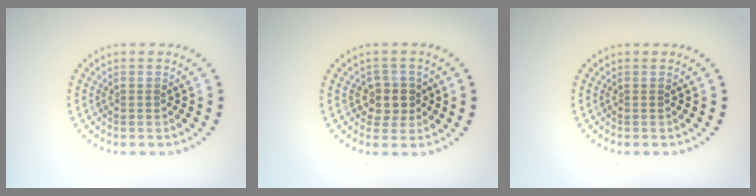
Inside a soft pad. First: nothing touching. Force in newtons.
{"total": 2.5, "press": 2.2, "slide": 1.3}
{"total": 0.0}